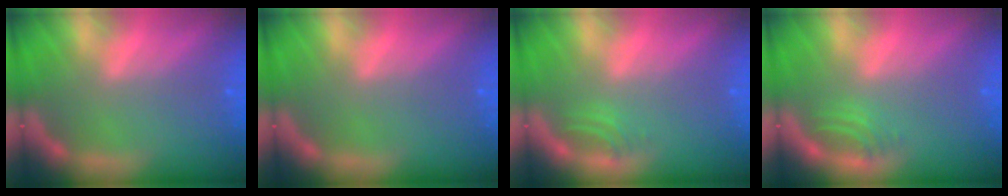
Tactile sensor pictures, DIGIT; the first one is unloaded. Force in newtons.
{"total": 0.0}
{"total": 1.5}
{"total": 2.0}